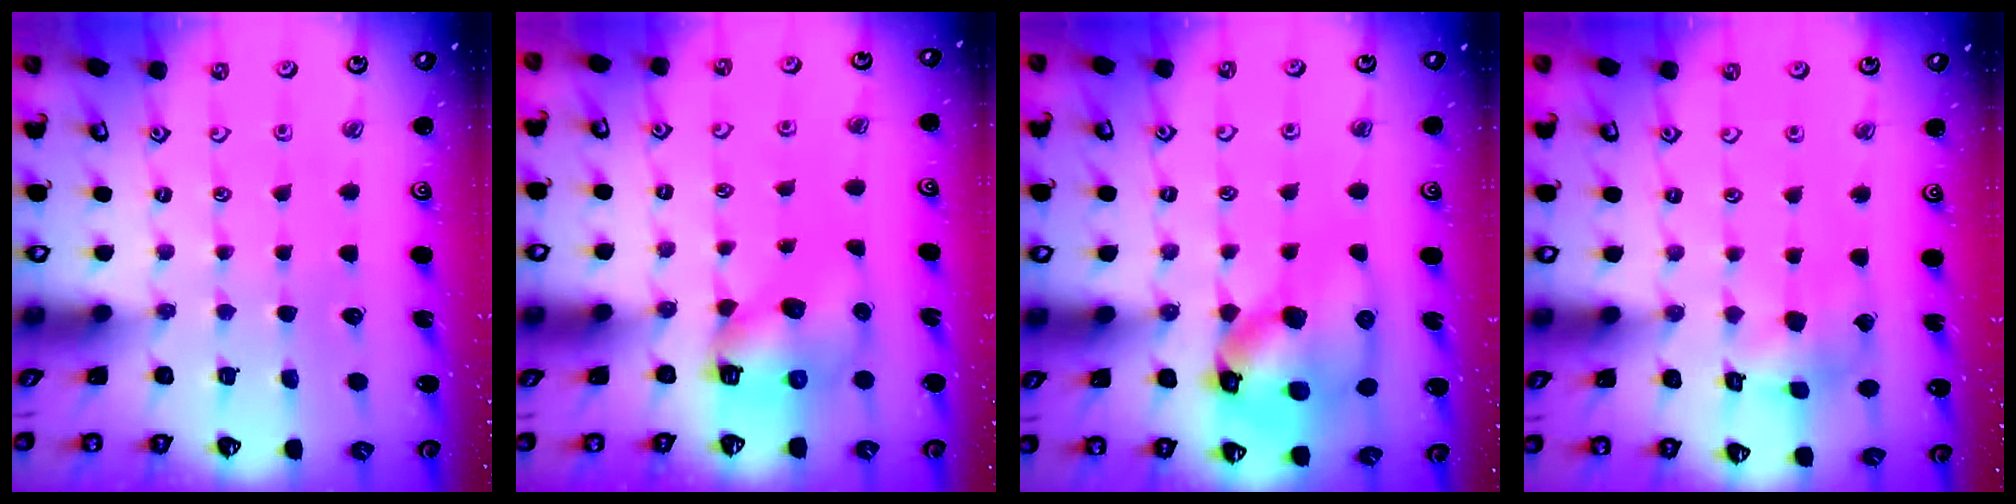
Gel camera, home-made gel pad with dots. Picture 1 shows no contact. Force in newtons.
{"total": 7.4, "press": 7.3, "slide": 0.9}
{"total": 17.1, "press": 16.9, "slide": 2.5}
{"total": 6.9, "press": 6.9, "slide": 0.6}